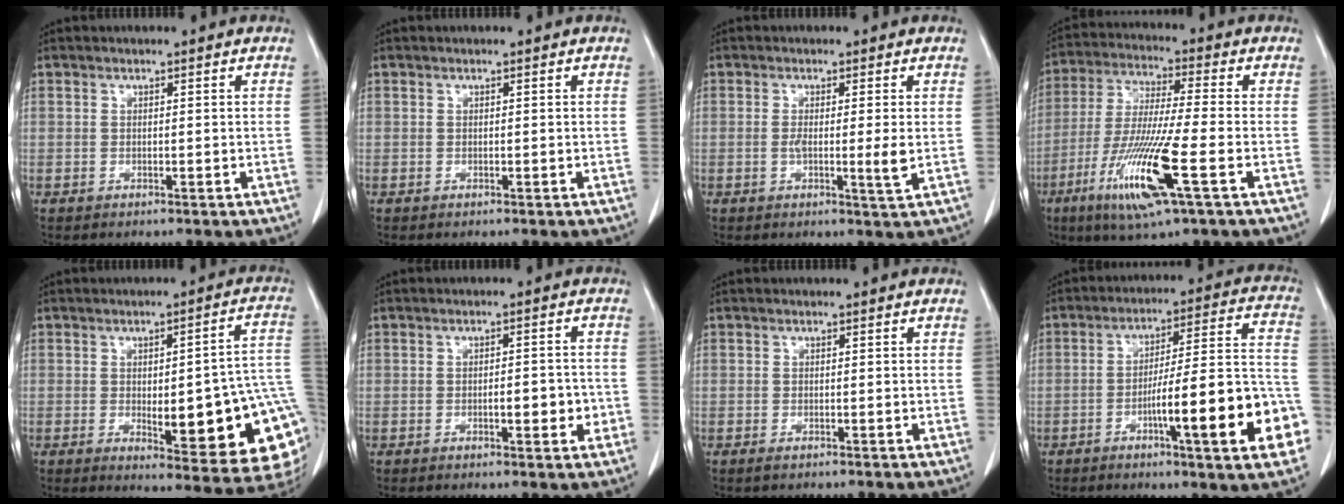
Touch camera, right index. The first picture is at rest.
{"total": 0.0}
{"total": 3.7, "force": [-0.3, 0.0, 3.7], "torque": [-0.063, -0.007, -0.005]}
{"total": 14.7, "force": [-5.9, 0.2, 13.5], "torque": [-0.278, -0.030, -0.110]}
{"total": 20.3, "force": [-3.4, 4.7, 19.5], "torque": [-0.160, 0.015, -0.020]}
{"total": 4.2, "force": [-1.2, 1.3, 3.8], "torque": [-0.054, 0.002, -0.010]}
{"total": 0.6, "force": [-0.4, 0.1, 0.4], "torque": [-0.006, -0.002, -0.003]}
{"total": 19.2, "force": [-7.0, 1.4, 17.8], "torque": [-0.194, 0.019, -0.095]}